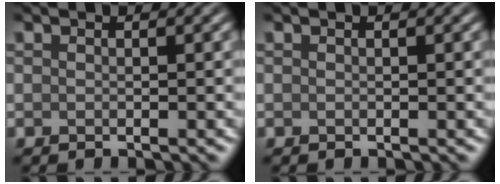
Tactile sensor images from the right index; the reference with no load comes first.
{"total": 0.0}